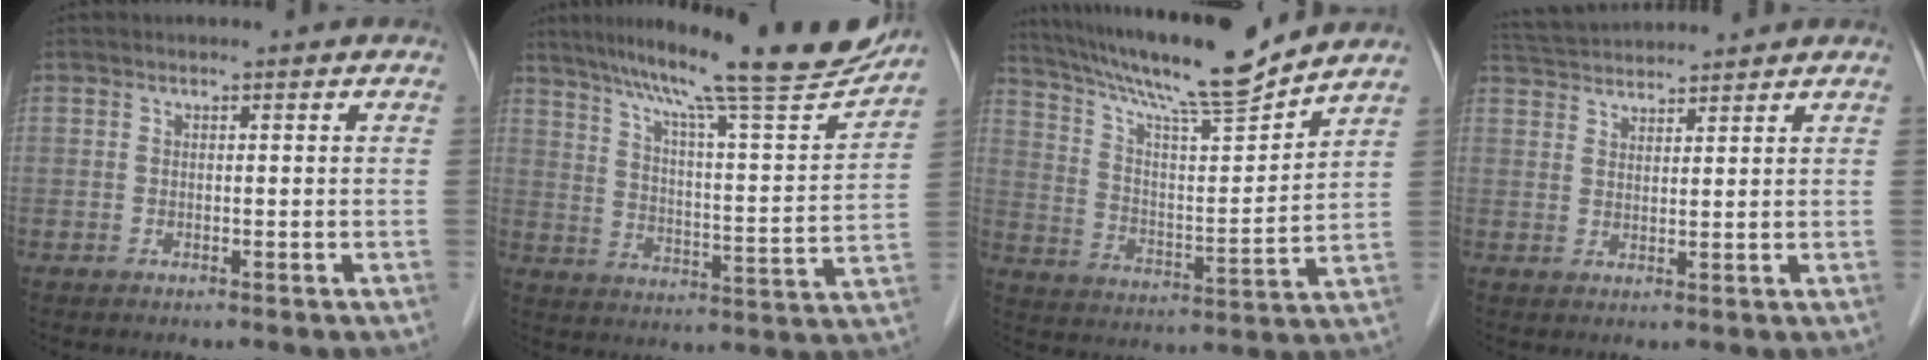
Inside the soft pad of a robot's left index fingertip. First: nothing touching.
{"total": 21.1, "force": [18.1, 0.2, 10.8], "torque": [-0.169, -0.022, 0.257]}
{"total": 16.7, "force": [14.8, -0.8, 7.7], "torque": [-0.140, -0.005, 0.244]}
{"total": 7.5, "force": [7.3, 0.3, 1.6], "torque": [-0.038, 0.037, 0.124]}